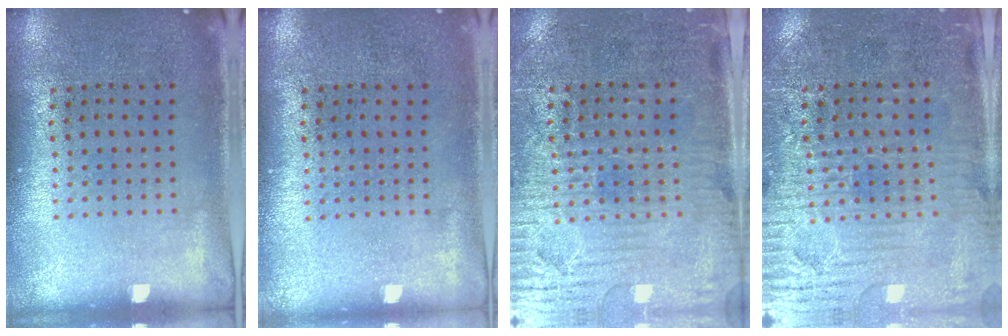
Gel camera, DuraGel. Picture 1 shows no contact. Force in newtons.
{"total": 0.0}
{"total": 3.9, "press": 3.4, "slide": 1.7}
{"total": 3.7, "press": 3.5, "slide": 1.4}